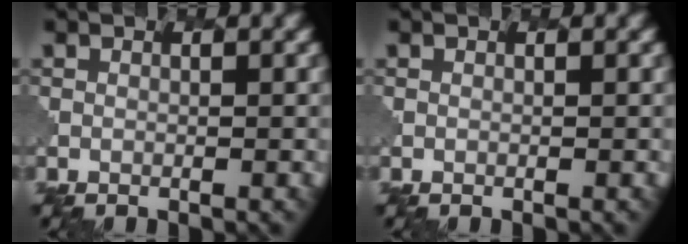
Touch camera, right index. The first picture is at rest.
{"total": 0.0}